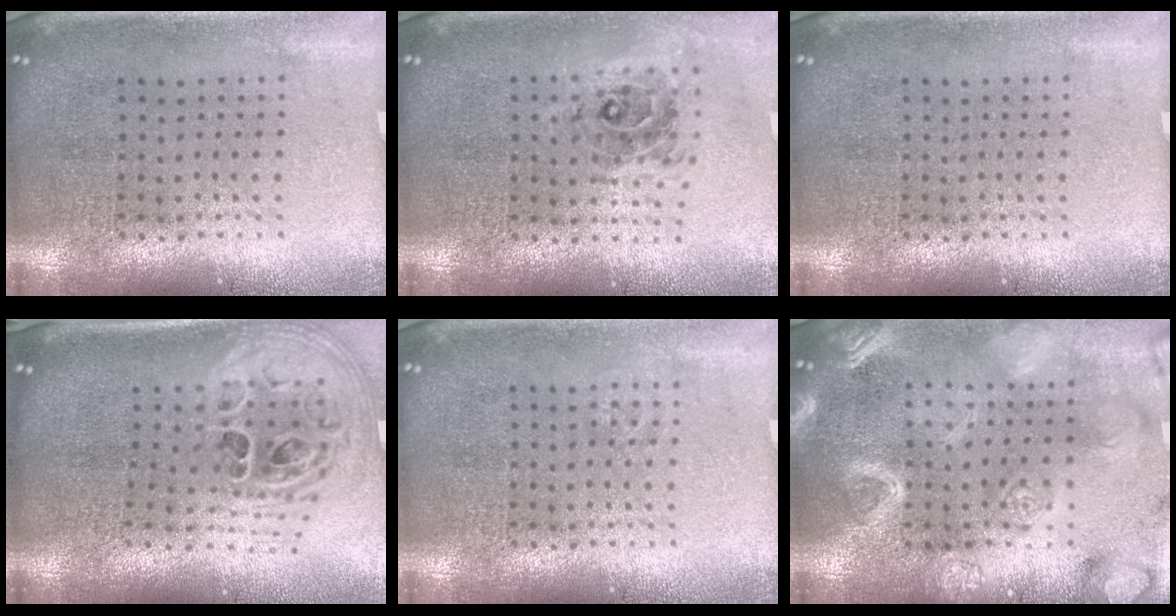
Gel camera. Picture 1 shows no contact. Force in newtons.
{"total": 0.7, "press": 0.7, "slide": 0.1}
{"total": 0.0}
{"total": 2.4, "press": 1.7, "slide": 1.7}
{"total": 0.7, "press": 0.7, "slide": 0.1}
{"total": 3.4, "press": 3.4, "slide": 0.4}